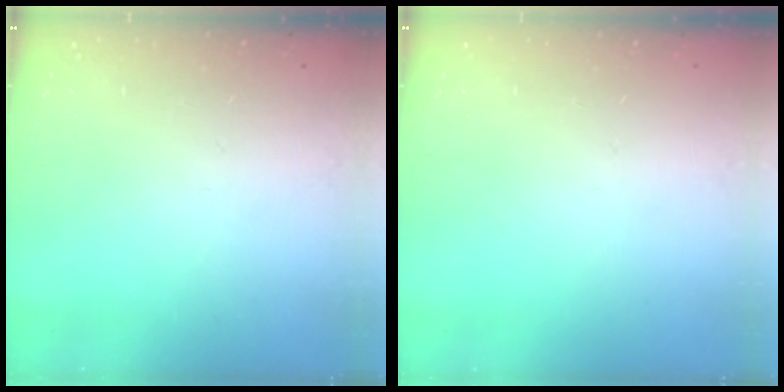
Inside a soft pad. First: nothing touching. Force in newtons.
{"total": 0.0}